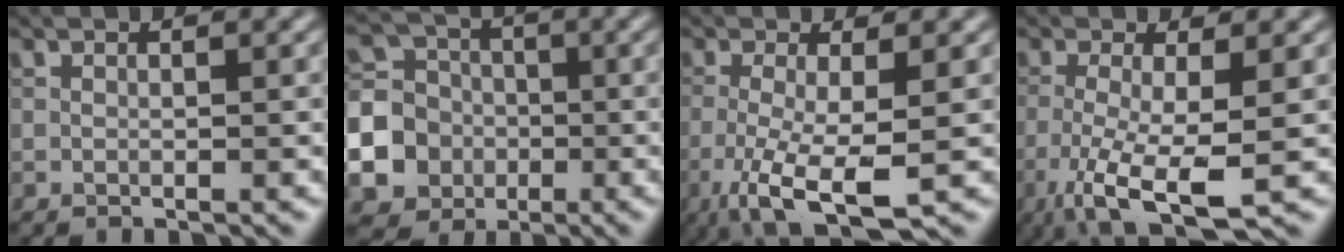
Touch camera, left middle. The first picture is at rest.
{"total": 14.2, "force": [-4.2, 13.2, 3.4], "torque": [-0.125, -0.028, -0.088]}
{"total": 6.5, "force": [-2.2, 1.8, 5.9], "torque": [-0.122, -0.016, -0.038]}
{"total": 7.1, "force": [-2.7, 1.8, 6.3], "torque": [-0.131, -0.016, -0.048]}